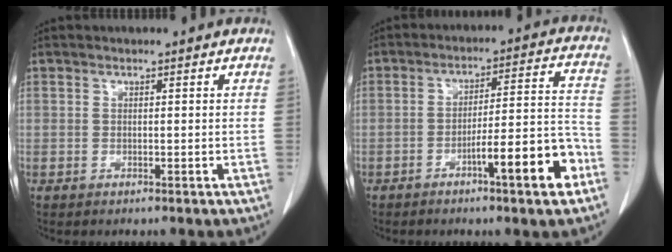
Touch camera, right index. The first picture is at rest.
{"total": 11.2, "force": [-5.6, 0.8, 9.6], "torque": [-0.136, 0.017, -0.082]}